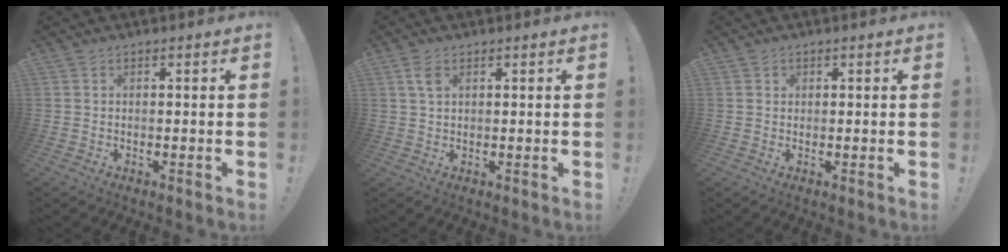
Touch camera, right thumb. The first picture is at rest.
{"total": 3.3, "force": [1.5, 1.7, 2.4], "torque": [-0.039, -0.002, 0.025]}
{"total": 1.0, "force": [0.5, 0.8, 0.1], "torque": [0.003, -0.001, 0.008]}